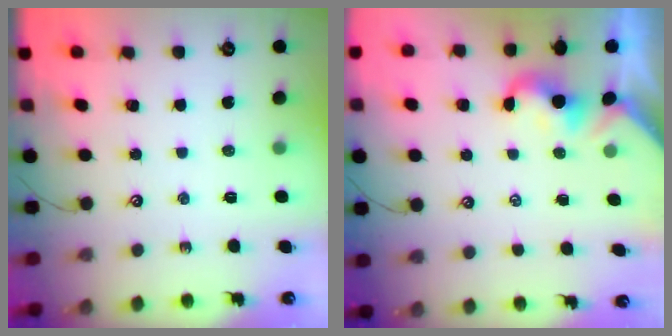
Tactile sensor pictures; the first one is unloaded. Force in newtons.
{"total": 1.9, "press": 1.9, "slide": 0.3}